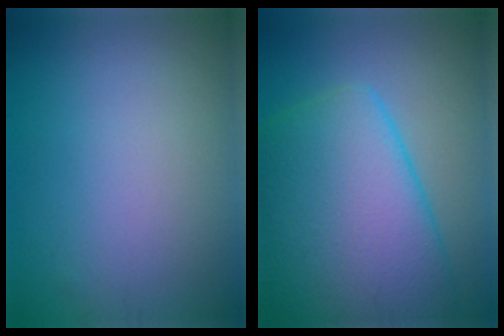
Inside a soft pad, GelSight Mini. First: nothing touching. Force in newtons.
{"total": 12.0, "press": 12.0, "slide": 0.5}